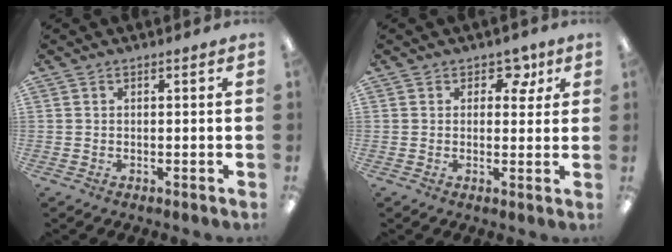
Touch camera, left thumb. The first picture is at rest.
{"total": 5.3, "force": [2.5, 3.9, 2.6], "torque": [-0.020, -0.003, 0.039]}